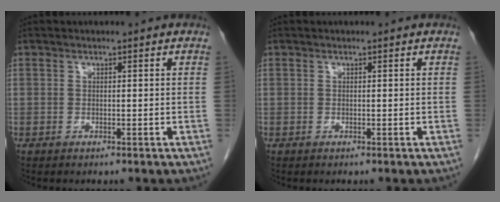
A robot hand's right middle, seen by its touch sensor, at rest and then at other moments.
{"total": 0.0}